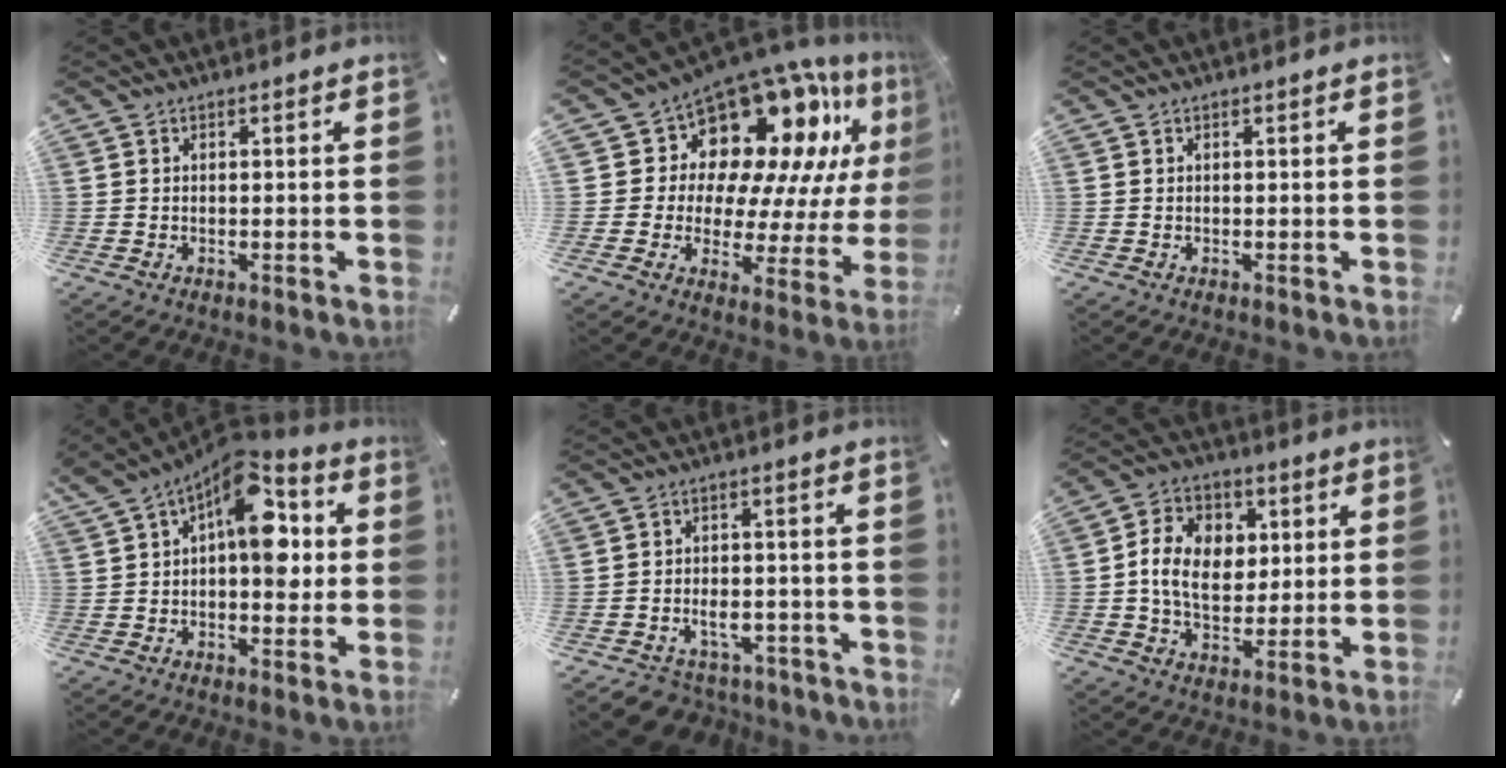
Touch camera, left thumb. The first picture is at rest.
{"total": 14.3, "force": [10.2, 8.4, 5.6], "torque": [-0.091, -0.115, 0.175]}
{"total": 0.0}
{"total": 14.3, "force": [4.2, 8.6, 10.6], "torque": [-0.145, -0.030, 0.072]}
{"total": 6.4, "force": [-3.3, 4.8, 2.8], "torque": [-0.043, 0.028, -0.054]}
{"total": 11.8, "force": [0.5, 9.2, 7.3], "torque": [-0.143, 0.016, 0.009]}